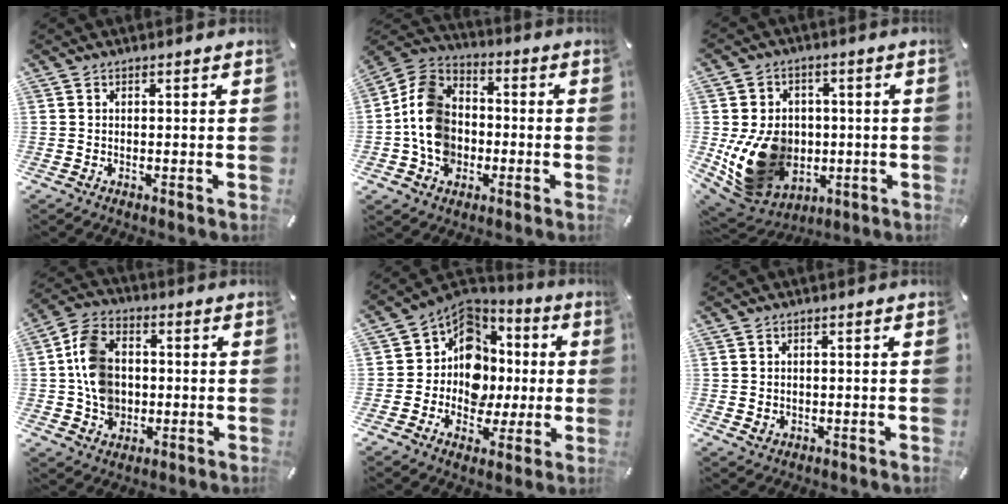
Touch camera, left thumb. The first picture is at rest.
{"total": 12.6, "force": [-3.0, 10.9, 5.6], "torque": [-0.133, 0.029, -0.051]}
{"total": 16.9, "force": [-2.1, 14.1, 9.1], "torque": [-0.186, 0.003, -0.026]}
{"total": 11.4, "force": [-0.6, 9.7, 6.1], "torque": [-0.142, 0.023, -0.006]}
{"total": 12.3, "force": [0.4, 11.3, 4.7], "torque": [-0.090, -0.020, 0.021]}
{"total": 1.9, "force": [0.0, 1.8, 0.5], "torque": [-0.010, 0.004, -0.001]}